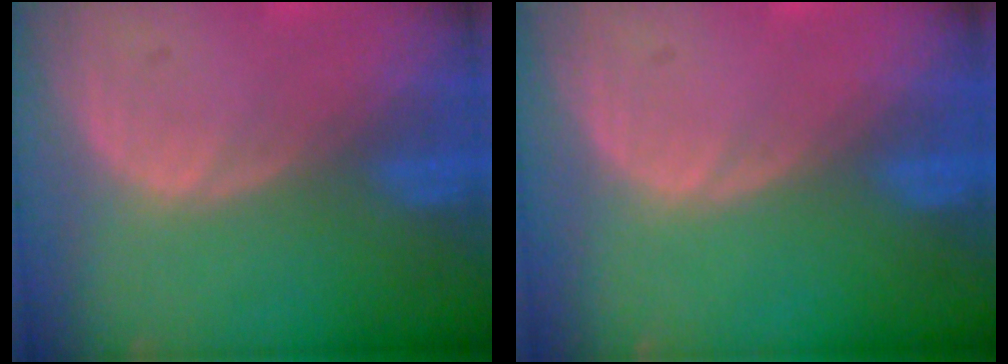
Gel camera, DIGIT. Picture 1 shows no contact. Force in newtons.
{"total": 0.0}